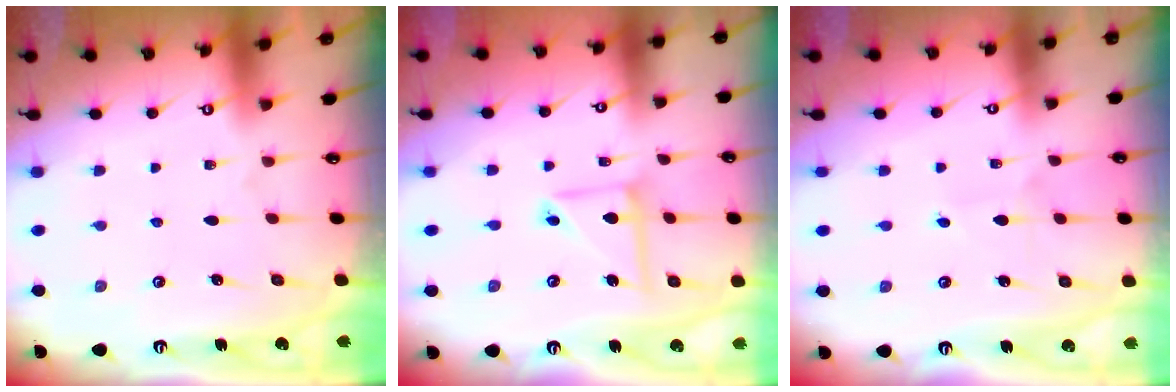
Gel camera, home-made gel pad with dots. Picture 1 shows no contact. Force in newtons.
{"total": 7.9, "press": 7.9, "slide": 0.6}
{"total": 3.5, "press": 3.5, "slide": 0.4}